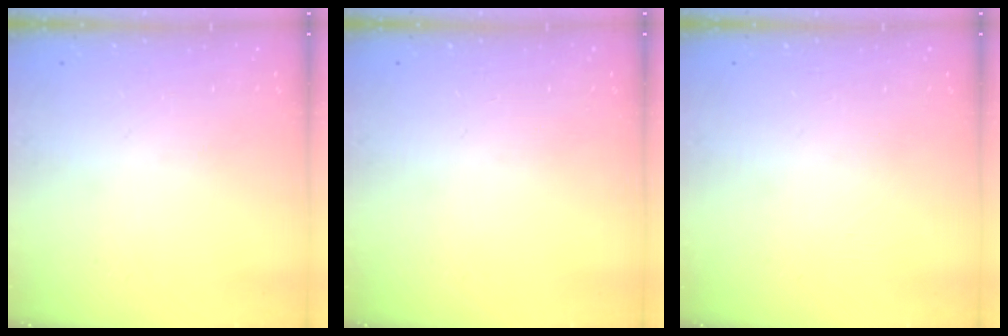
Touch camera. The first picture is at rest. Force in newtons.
{"total": 0.0}
{"total": 0.0}